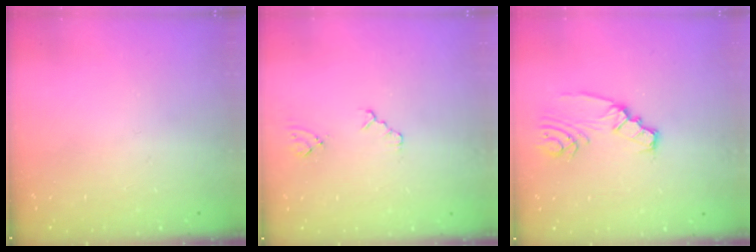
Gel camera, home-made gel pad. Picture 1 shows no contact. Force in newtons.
{"total": 2.2, "press": 2.2, "slide": 0.4}
{"total": 4.5, "press": 4.4, "slide": 0.7}